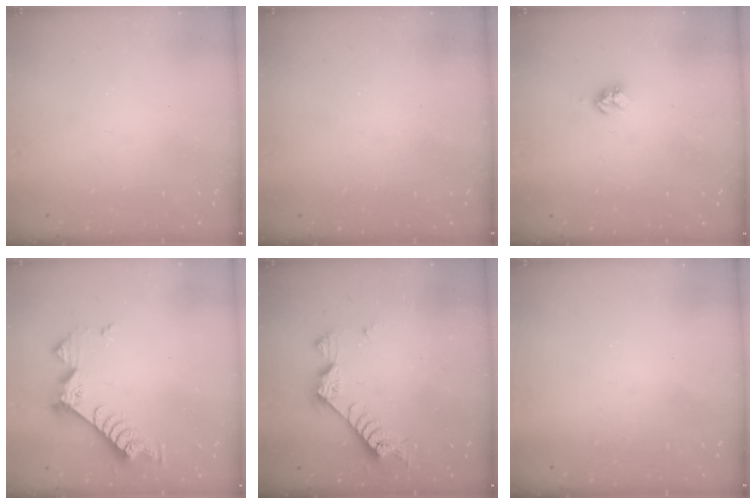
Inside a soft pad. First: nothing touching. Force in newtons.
{"total": 0.0}
{"total": 3.9, "press": 3.9, "slide": 0.4}
{"total": 9.6, "press": 9.5, "slide": 0.7}
{"total": 7.9, "press": 7.8, "slide": 1.3}
{"total": 0.0}